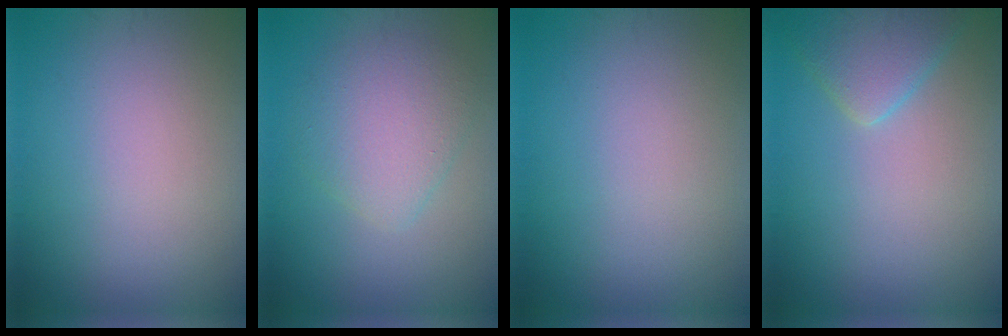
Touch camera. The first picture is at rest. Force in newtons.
{"total": 3.9, "press": 3.9, "slide": 0.3}
{"total": 0.0}
{"total": 3.3, "press": 3.3, "slide": 0.3}